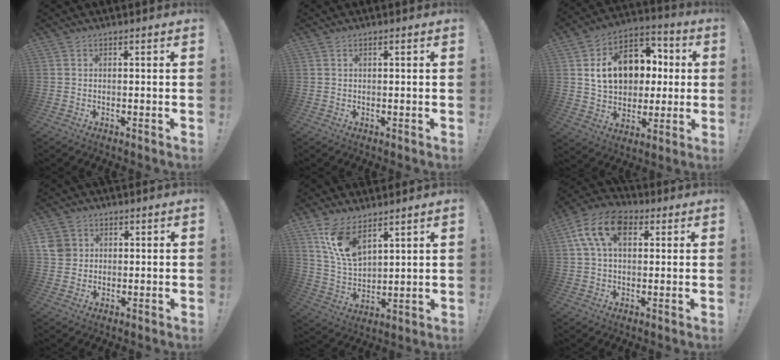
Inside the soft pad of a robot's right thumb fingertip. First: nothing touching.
{"total": 0.7, "force": [0.1, 0.0, 0.7], "torque": [-0.020, 0.004, 0.003]}
{"total": 16.9, "force": [3.3, 13.0, 10.4], "torque": [-0.144, 0.004, 0.077]}
{"total": 5.5, "force": [1.8, 5.0, 1.5], "torque": [-0.015, 0.001, 0.036]}
{"total": 12.0, "force": [8.1, 5.3, 7.1], "torque": [-0.148, -0.041, 0.154]}
{"total": 13.6, "force": [4.5, 8.7, 9.4], "torque": [-0.185, 0.010, 0.086]}